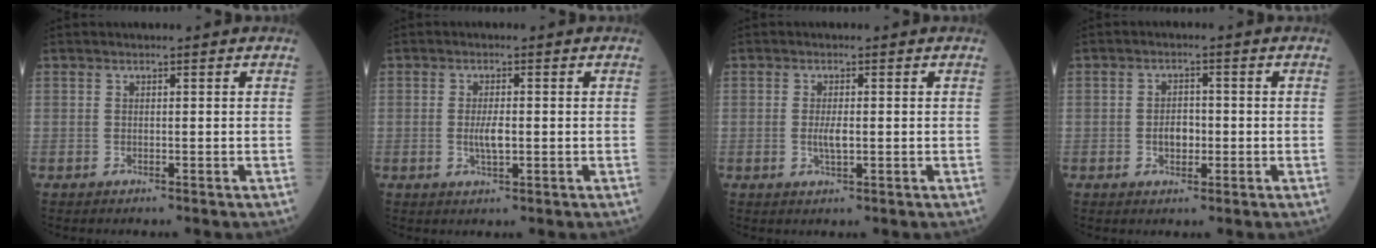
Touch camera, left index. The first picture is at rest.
{"total": 2.9, "force": [-0.3, 0.8, 2.8], "torque": [-0.059, -0.002, -0.004]}
{"total": 2.2, "force": [-0.2, 0.6, 2.2], "torque": [-0.047, -0.002, -0.002]}
{"total": 3.1, "force": [-0.6, 2.0, 2.3], "torque": [-0.038, 0.005, -0.010]}